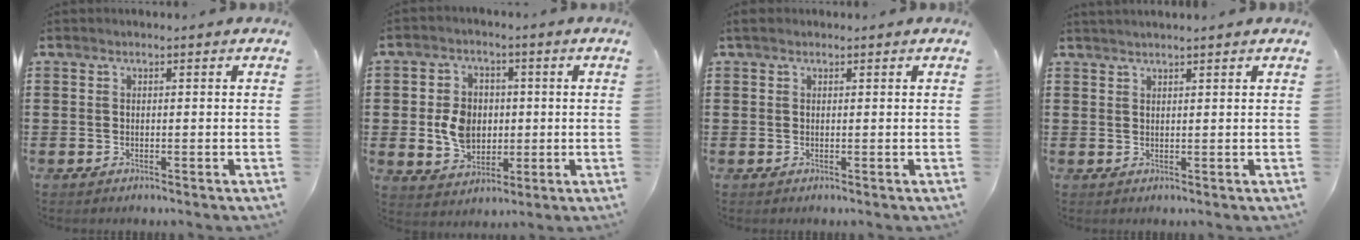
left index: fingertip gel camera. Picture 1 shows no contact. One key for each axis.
{"total": 7.0, "fx": 0.1, "fy": 5.6, "fz": 4.2, "tx": -0.096, "ty": 0.008, "tz": -0.002}
{"total": 0.9, "fx": 0.5, "fy": 0.5, "fz": 0.5, "tx": -0.011, "ty": 0.005, "tz": 0.009}
{"total": 1.3, "fx": 1.2, "fy": -0.2, "fz": 0.3, "tx": -0.007, "ty": 0.000, "tz": 0.024}